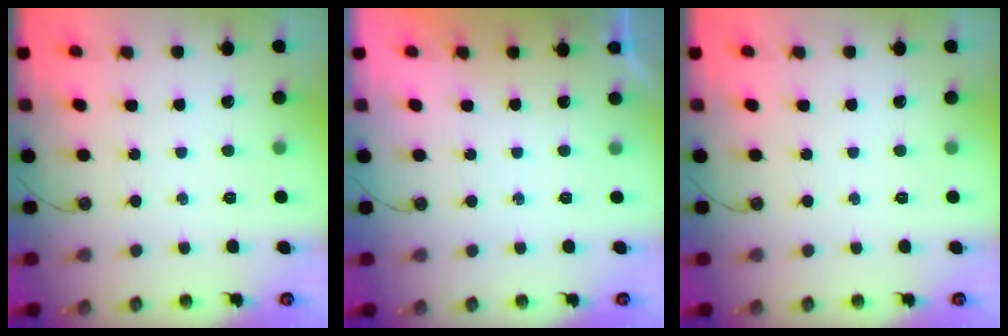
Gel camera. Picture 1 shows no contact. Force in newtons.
{"total": 0.0}
{"total": 0.0}